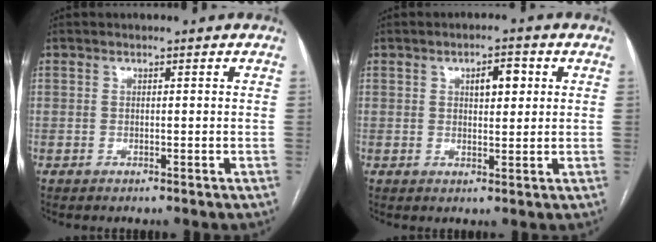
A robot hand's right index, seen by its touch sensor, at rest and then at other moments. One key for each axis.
{"total": 4.0, "fx": 1.3, "fy": 1.6, "fz": 3.4, "tx": -0.053, "ty": 0.008, "tz": 0.019}